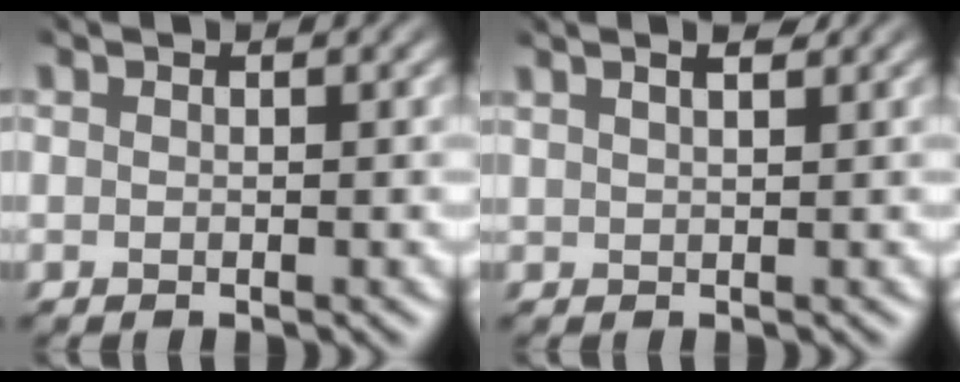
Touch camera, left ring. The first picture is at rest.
{"total": 2.7, "force": [2.0, 1.1, 1.4], "torque": [-0.008, 0.022, 0.013]}